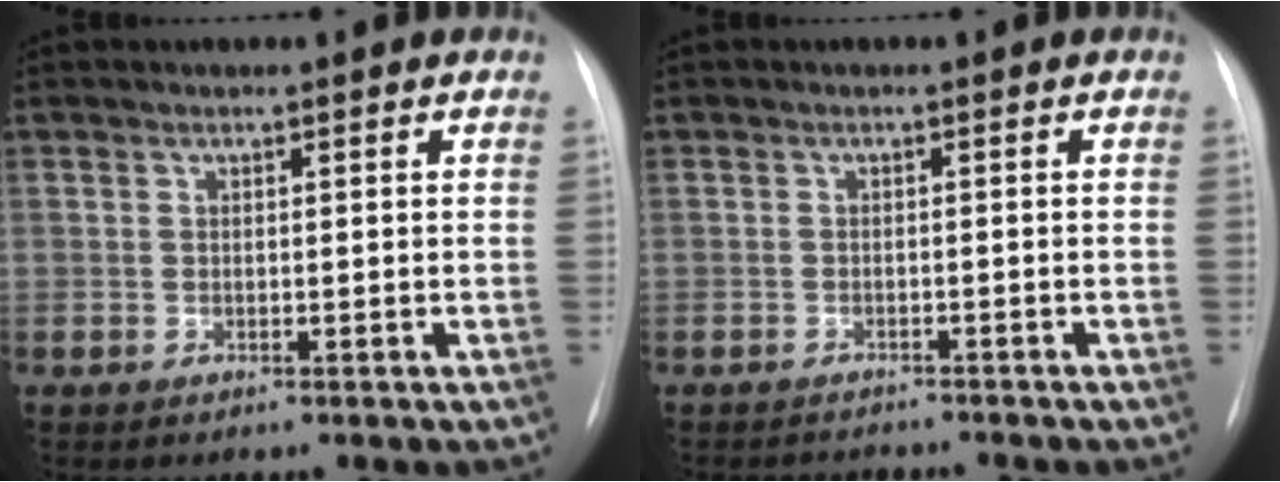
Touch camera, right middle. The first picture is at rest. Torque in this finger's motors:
{"motor_torque": [0.26, -0.27, -0.05, -0.01]}